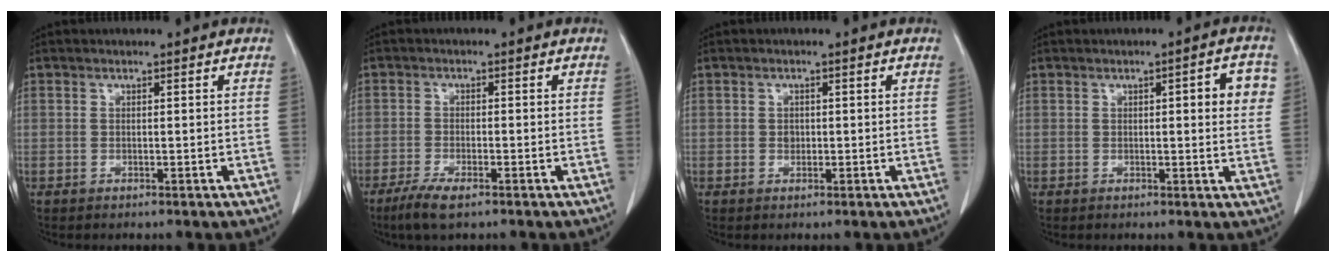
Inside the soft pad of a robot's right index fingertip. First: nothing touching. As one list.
[{"total": 4.6, "force": [-3.2, 0.9, 3.2], "torque": [-0.069, -0.009, -0.057]}, {"total": 1.1, "force": [0.0, 0.9, 0.6], "torque": [-0.008, 0.004, 0.003]}, {"total": 4.9, "force": [1.1, 1.1, 4.7], "torque": [-0.055, 0.005, 0.008]}]